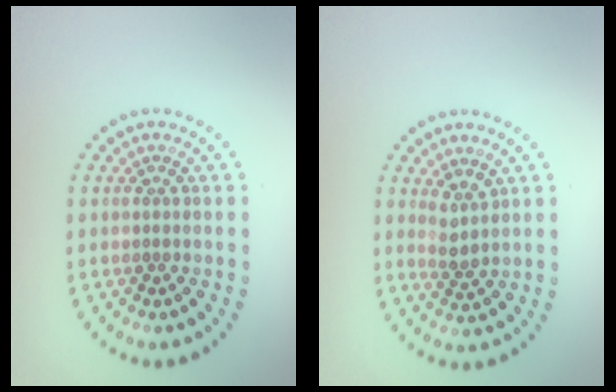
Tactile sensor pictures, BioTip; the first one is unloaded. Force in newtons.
{"total": 1.8, "press": 1.4, "slide": 1.1}